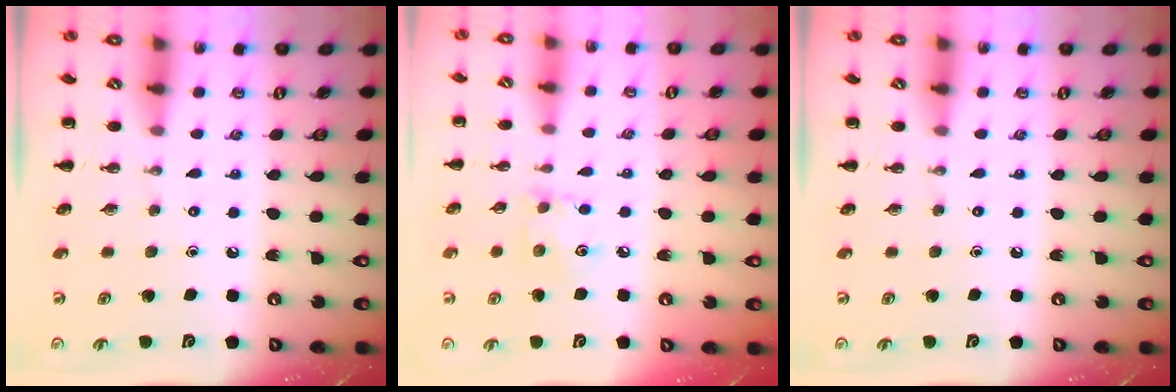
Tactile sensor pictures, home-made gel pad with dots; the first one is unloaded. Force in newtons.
{"total": 5.8, "press": 5.8, "slide": 1.0}
{"total": 0.0}